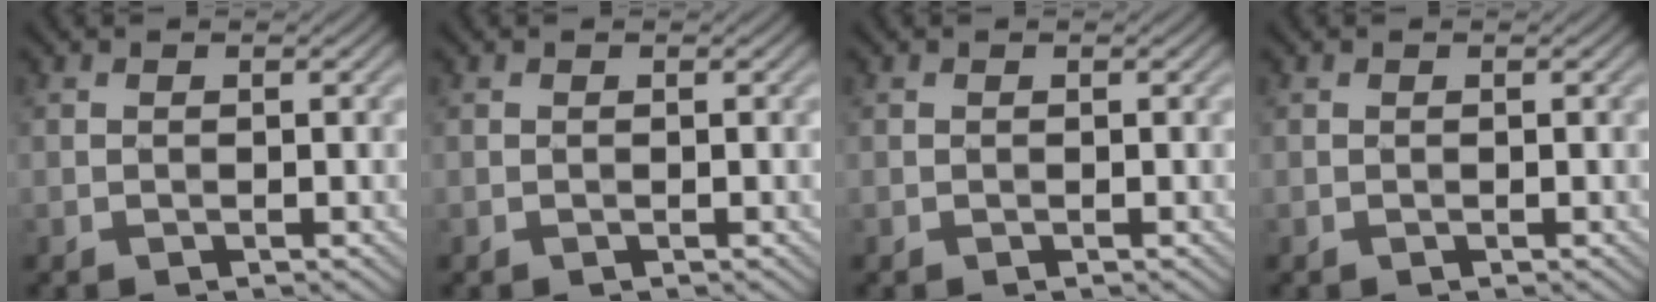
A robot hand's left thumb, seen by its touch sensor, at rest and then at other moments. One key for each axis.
{"total": 0.0}
{"total": 0.0}
{"total": 0.0}